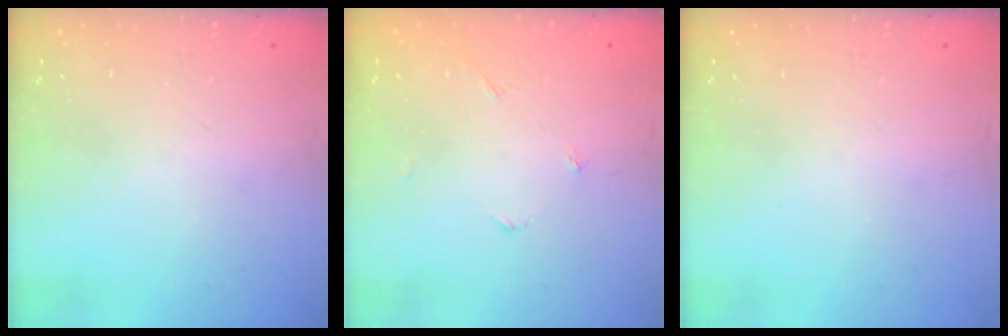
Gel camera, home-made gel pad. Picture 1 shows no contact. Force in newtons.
{"total": 1.5, "press": 1.5, "slide": 0.2}
{"total": 0.0}